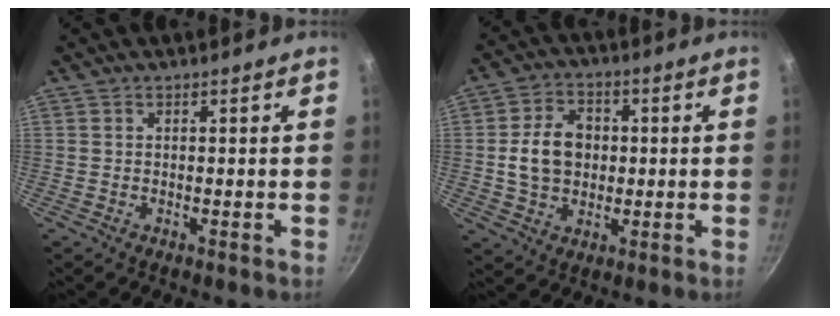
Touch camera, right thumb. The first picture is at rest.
{"total": 9.9, "force": [0.4, 7.6, 6.2], "torque": [-0.087, 0.011, 0.004]}